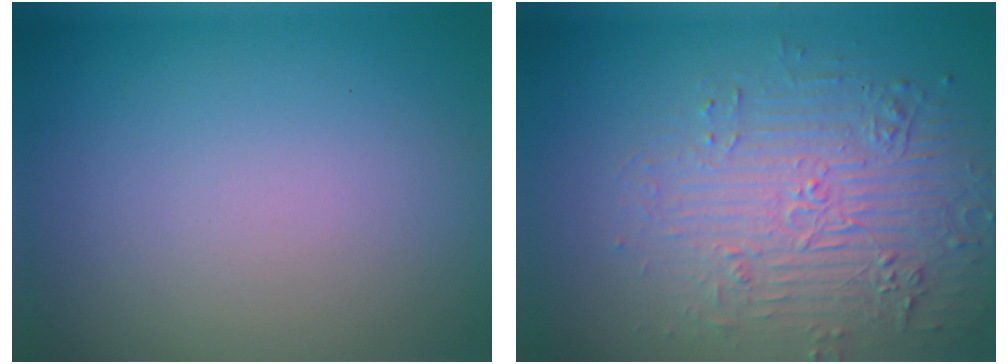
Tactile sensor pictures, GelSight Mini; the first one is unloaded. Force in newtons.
{"total": 4.8, "press": 4.2, "slide": 2.2}